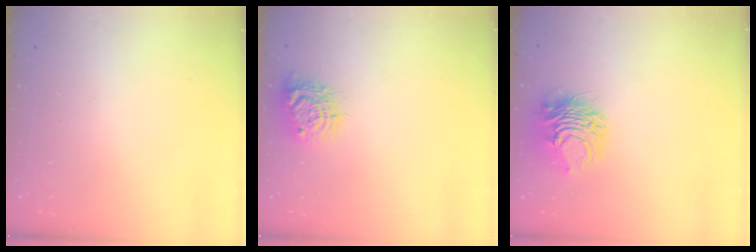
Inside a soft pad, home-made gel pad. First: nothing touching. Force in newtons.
{"total": 10.3, "press": 10.3, "slide": 0.7}
{"total": 9.7, "press": 9.7, "slide": 0.7}